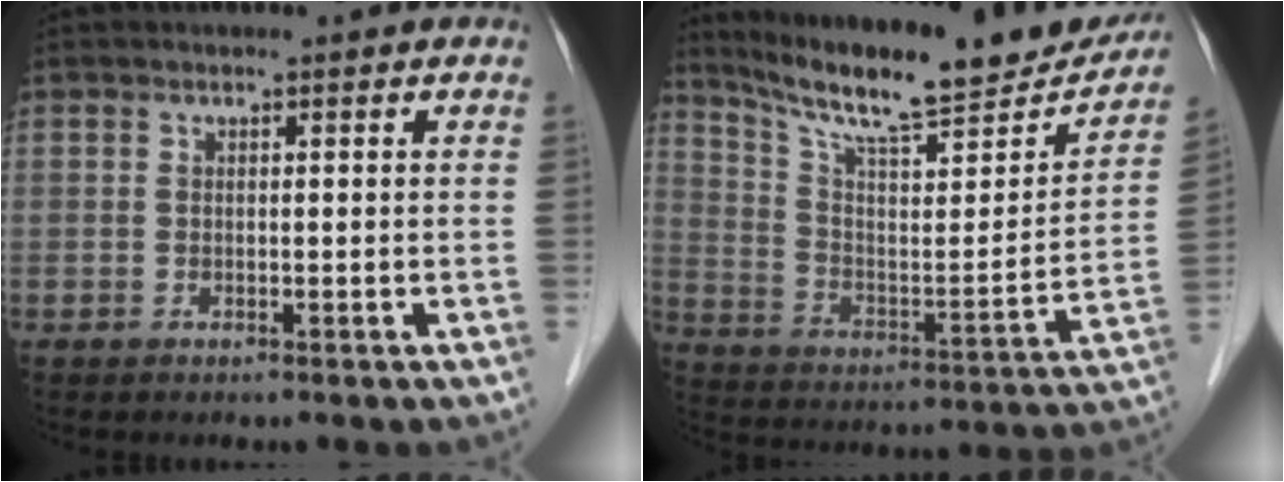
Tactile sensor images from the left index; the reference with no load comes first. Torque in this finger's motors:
{"motor_torque": [-0.10, -0.17, 0.37, 0.12]}